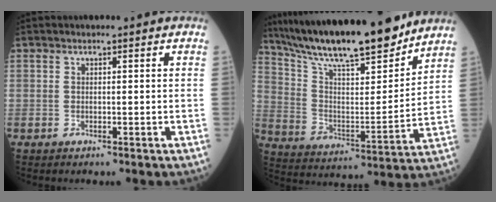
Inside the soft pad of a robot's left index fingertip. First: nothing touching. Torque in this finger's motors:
{"motor_torque": [0.43, -0.71, 0.74, 0.21]}